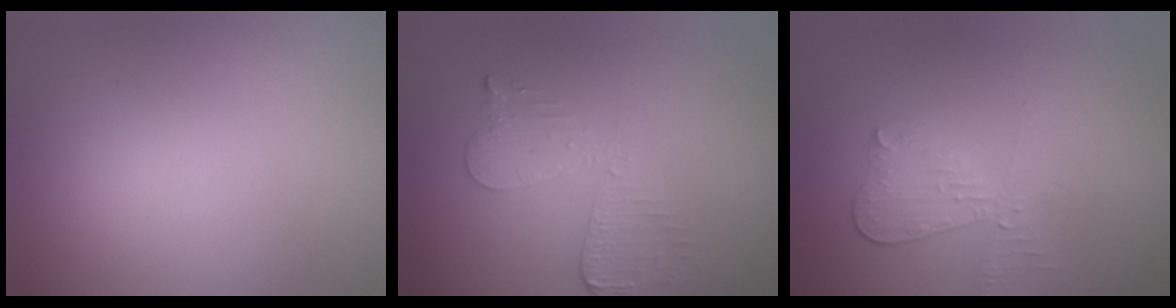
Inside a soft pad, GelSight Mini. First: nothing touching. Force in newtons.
{"total": 3.0, "press": 2.7, "slide": 1.2}
{"total": 3.0, "press": 2.6, "slide": 1.4}